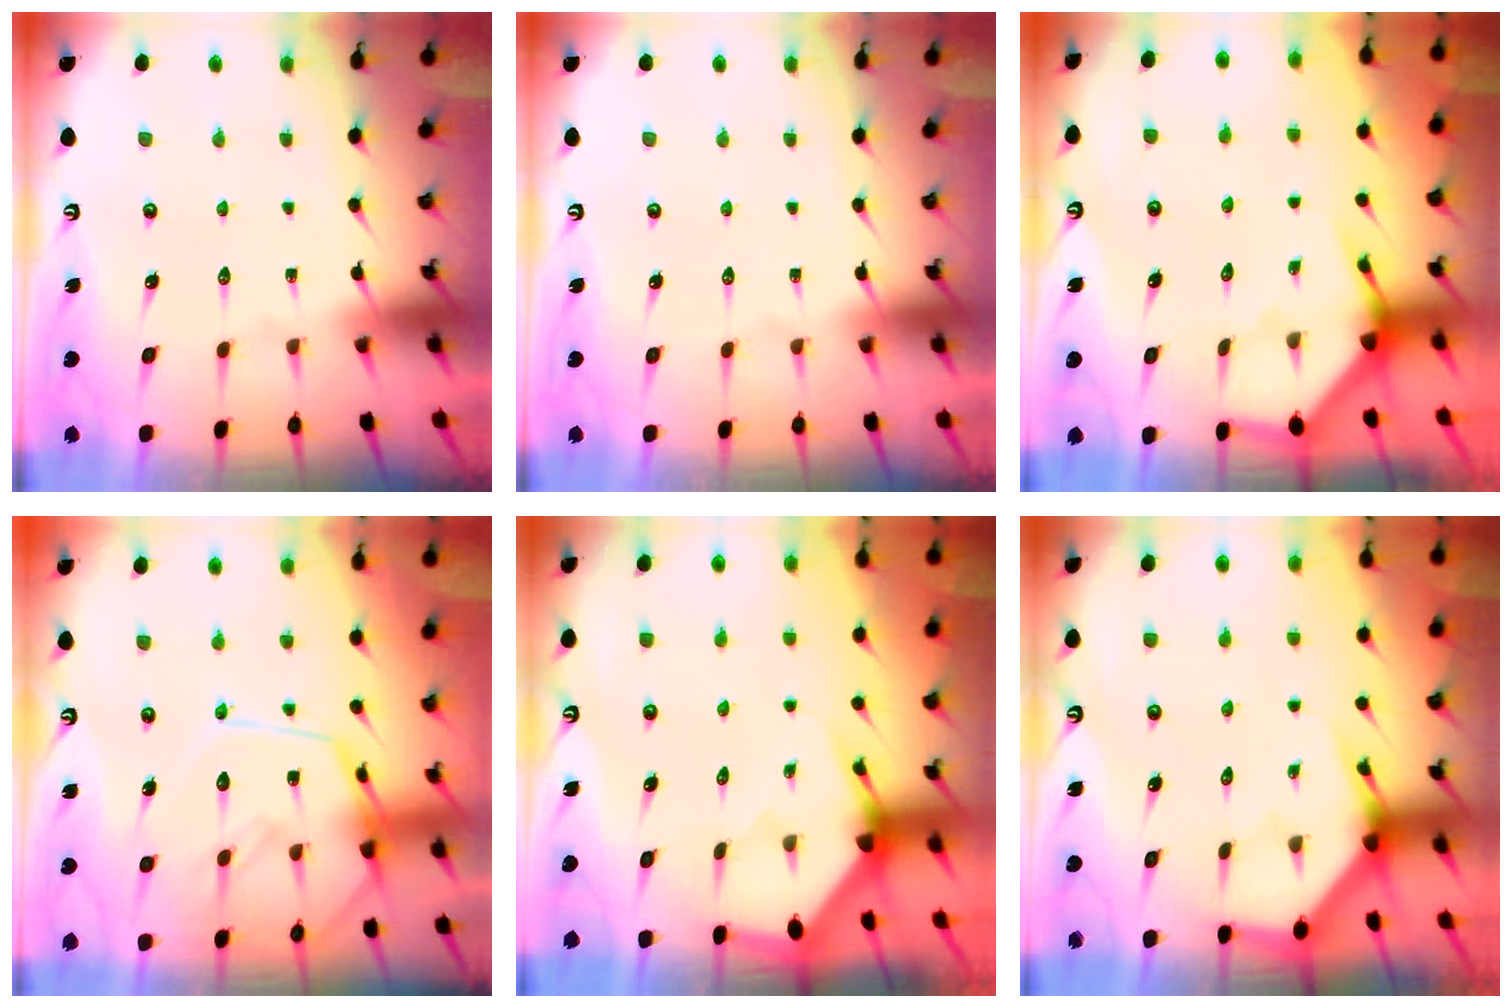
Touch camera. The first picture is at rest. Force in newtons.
{"total": 0.0}
{"total": 3.6, "press": 3.6, "slide": 0.1}
{"total": 15.3, "press": 15.2, "slide": 1.2}
{"total": 3.3, "press": 3.3, "slide": 0.2}
{"total": 3.8, "press": 3.8, "slide": 0.2}